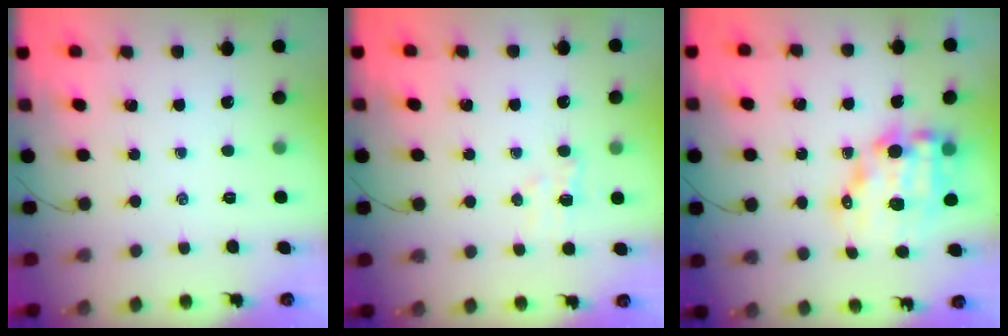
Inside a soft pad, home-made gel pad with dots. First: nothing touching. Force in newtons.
{"total": 4.3, "press": 4.1, "slide": 1.2}
{"total": 13.2, "press": 12.9, "slide": 2.8}